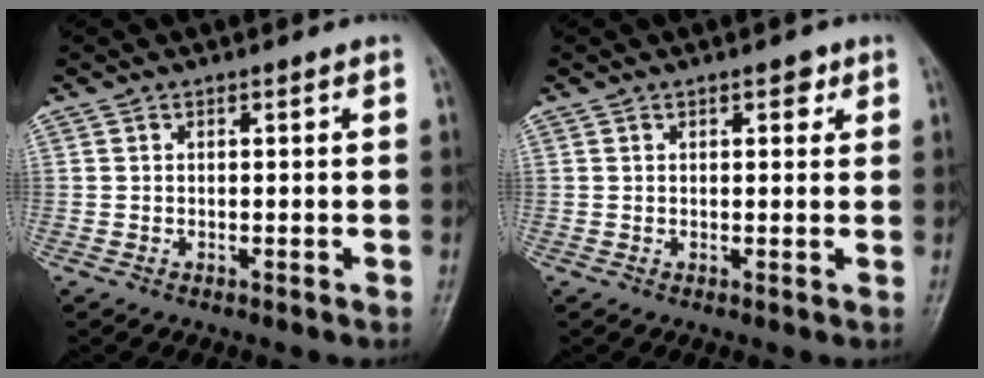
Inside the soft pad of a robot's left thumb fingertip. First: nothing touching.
{"total": 2.2, "force": [1.2, 1.1, 1.5], "torque": [-0.008, -0.002, 0.013]}